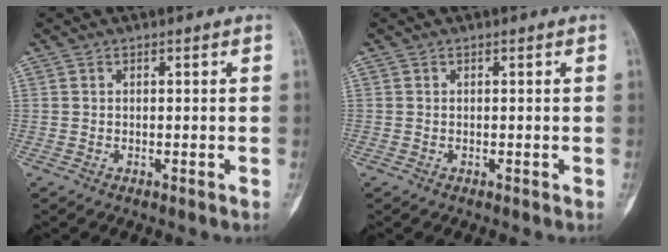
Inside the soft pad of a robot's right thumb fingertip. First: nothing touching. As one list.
[{"total": 0.0}]